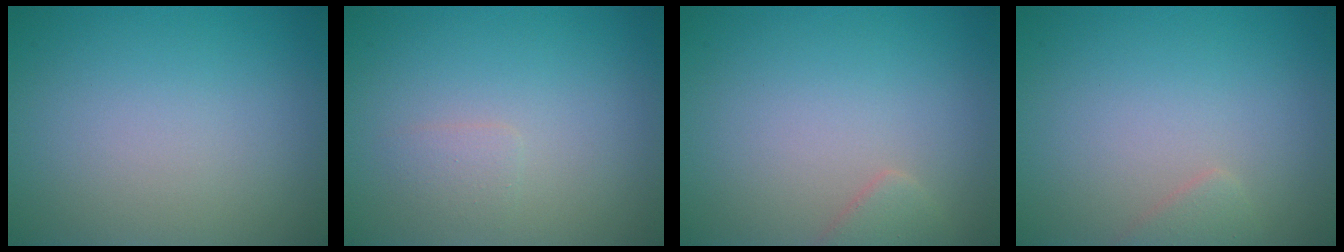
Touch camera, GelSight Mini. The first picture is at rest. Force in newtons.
{"total": 1.0, "press": 1.0, "slide": 0.1}
{"total": 1.4, "press": 1.4, "slide": 0.1}
{"total": 1.1, "press": 1.1, "slide": 0.1}